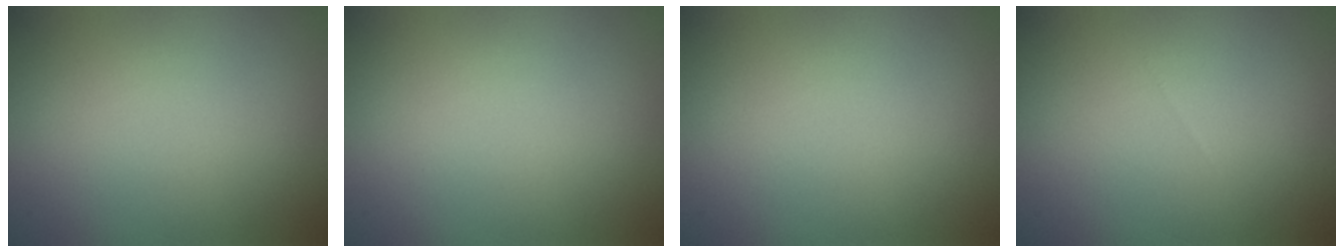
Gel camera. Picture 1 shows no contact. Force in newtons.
{"total": 0.0}
{"total": 0.0}
{"total": 0.0}